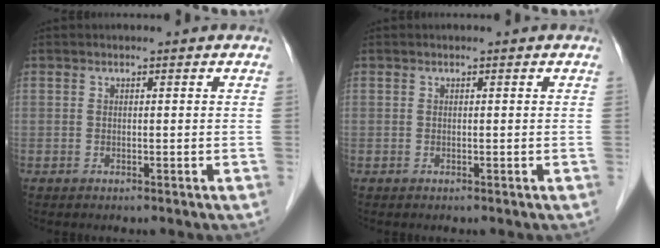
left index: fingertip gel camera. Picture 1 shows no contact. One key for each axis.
{"total": 0.0}